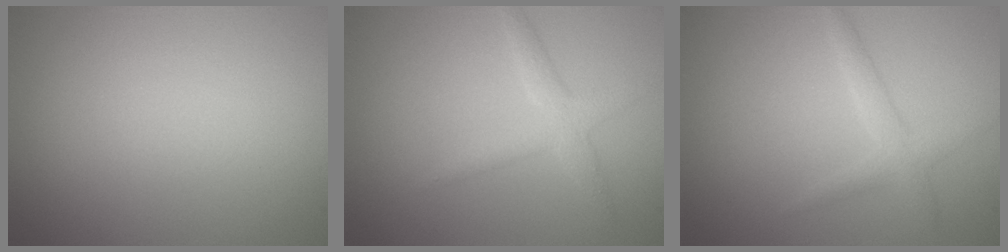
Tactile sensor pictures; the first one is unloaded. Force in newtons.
{"total": 2.2, "press": 2.2, "slide": 0.1}
{"total": 1.7, "press": 1.7, "slide": 0.1}